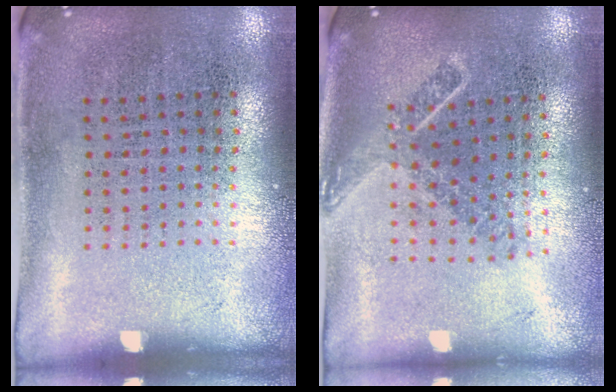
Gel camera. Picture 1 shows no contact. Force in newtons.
{"total": 1.8, "press": 1.3, "slide": 1.3}